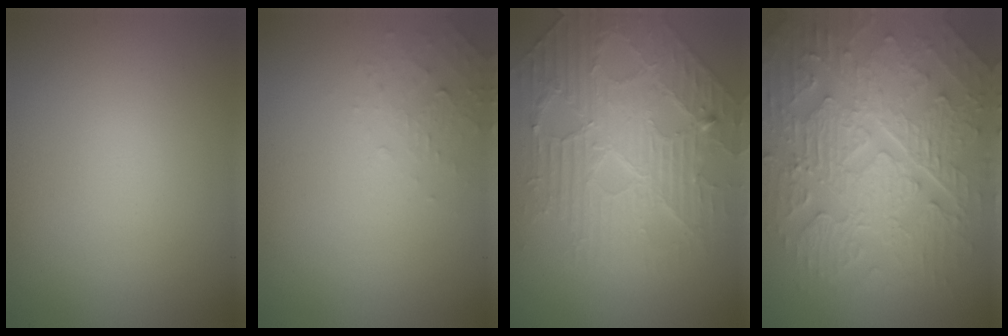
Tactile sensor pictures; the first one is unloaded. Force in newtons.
{"total": 1.4, "press": 1.4, "slide": 0.2}
{"total": 5.0, "press": 4.8, "slide": 1.5}
{"total": 10.3, "press": 6.9, "slide": 7.7}